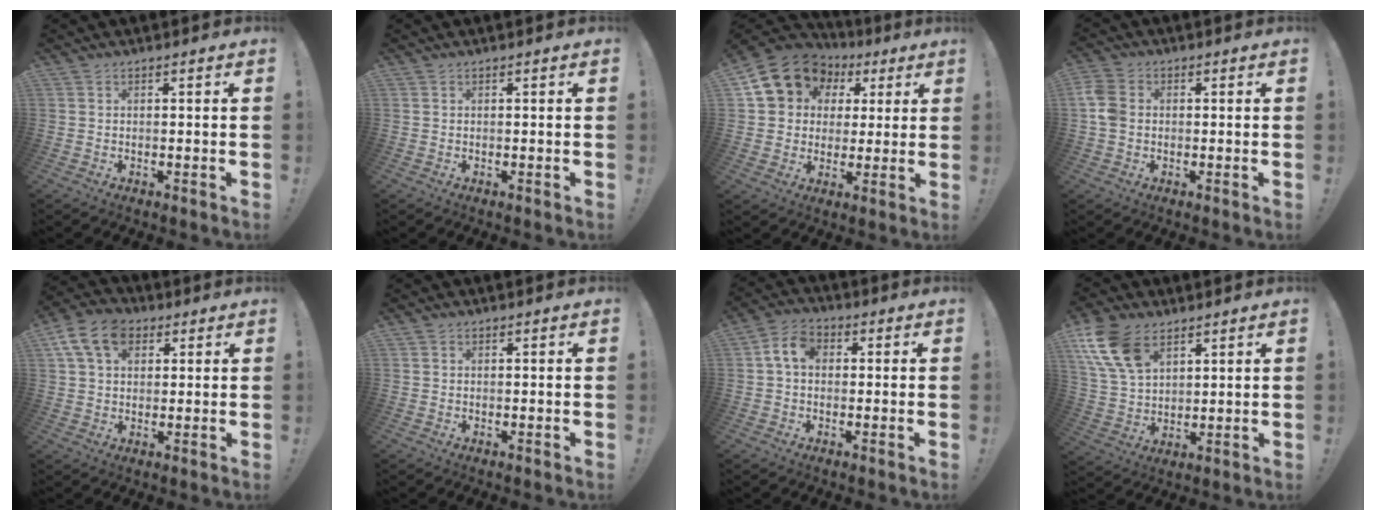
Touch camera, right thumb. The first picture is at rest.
{"total": 0.0}
{"total": 15.2, "force": [6.4, 12.4, 5.9], "torque": [-0.084, -0.028, 0.136]}
{"total": 7.1, "force": [0.1, 5.6, 4.3], "torque": [-0.102, 0.009, 0.004]}
{"total": 12.5, "force": [5.1, 8.7, 7.4], "torque": [-0.128, -0.008, 0.098]}
{"total": 0.5, "force": [0.3, 0.5, 0.0], "torque": [0.007, -0.002, 0.004]}
{"total": 7.8, "force": [1.2, 5.6, 5.3], "torque": [-0.100, 0.013, 0.028]}
{"total": 14.9, "force": [8.1, 9.0, 8.7], "torque": [-0.178, -0.029, 0.157]}